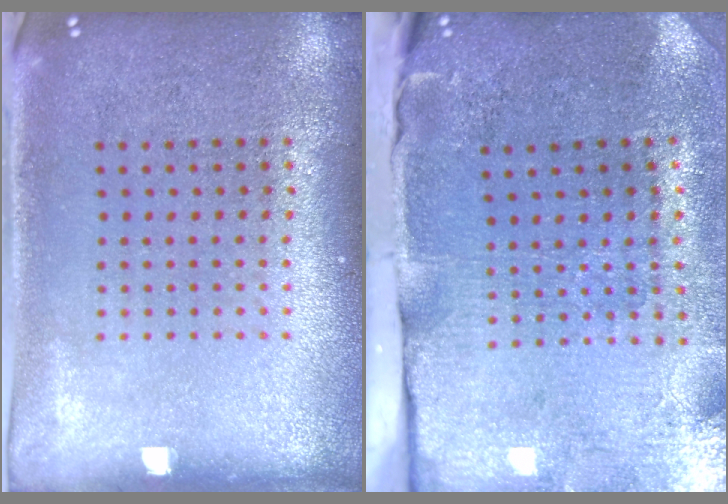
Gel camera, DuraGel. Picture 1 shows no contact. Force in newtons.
{"total": 4.7, "press": 3.8, "slide": 2.9}